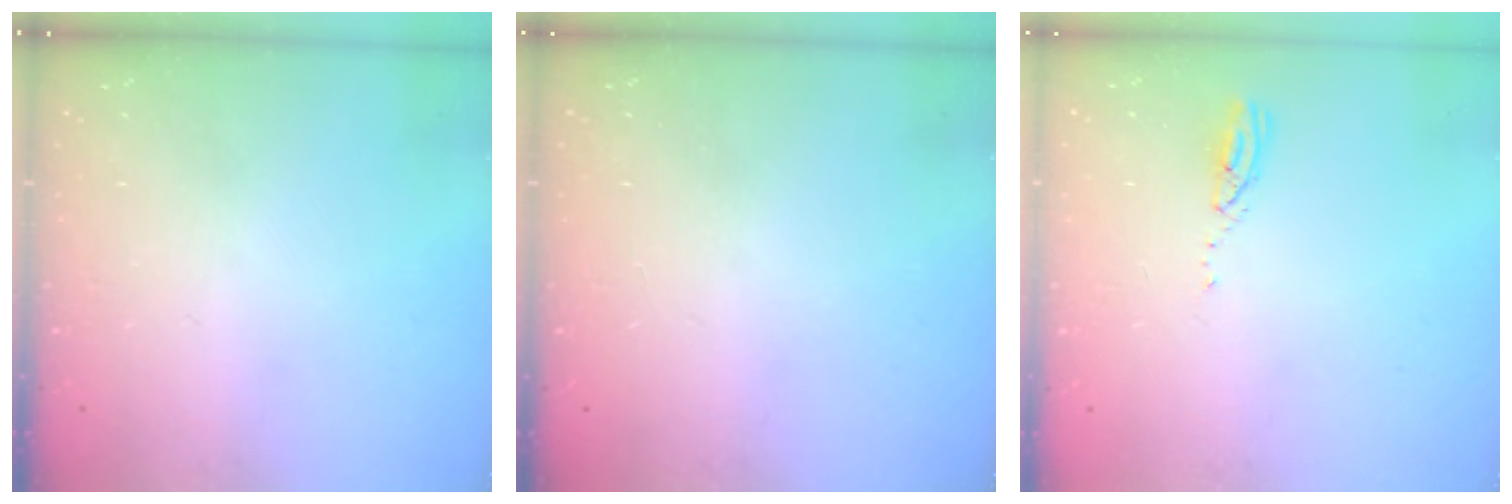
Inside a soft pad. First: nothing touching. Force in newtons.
{"total": 0.0}
{"total": 3.2, "press": 3.2, "slide": 0.2}